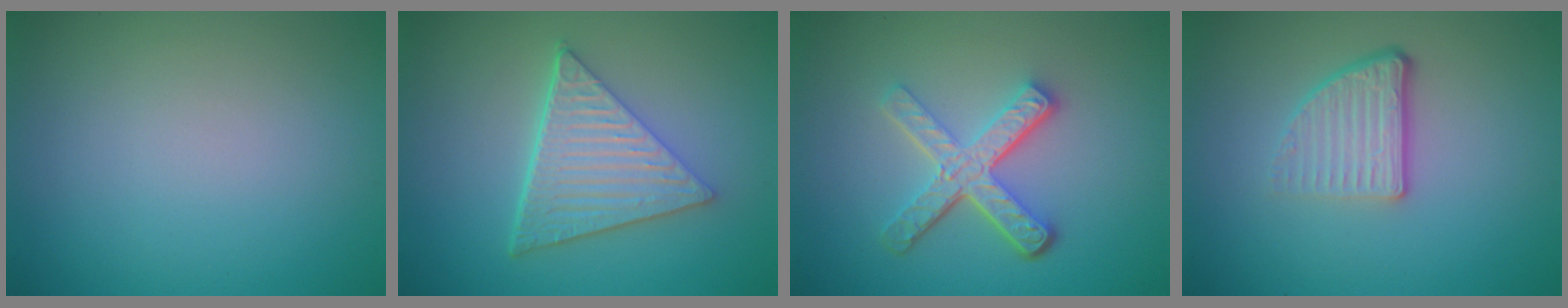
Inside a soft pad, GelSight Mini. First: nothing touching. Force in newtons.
{"total": 6.1, "press": 4.5, "slide": 4.1}
{"total": 5.1, "press": 3.5, "slide": 3.7}
{"total": 3.8, "press": 2.5, "slide": 2.9}